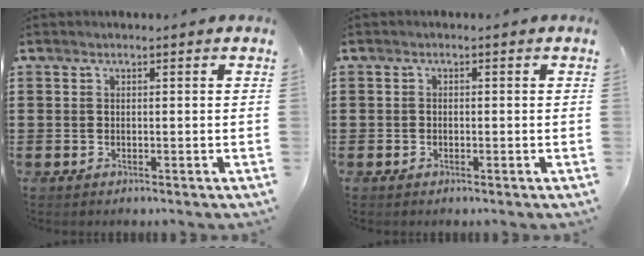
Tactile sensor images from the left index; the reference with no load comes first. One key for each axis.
{"total": 0.7, "fx": -0.5, "fy": 0.4, "fz": 0.2, "tx": -0.005, "ty": 0.000, "tz": -0.011}